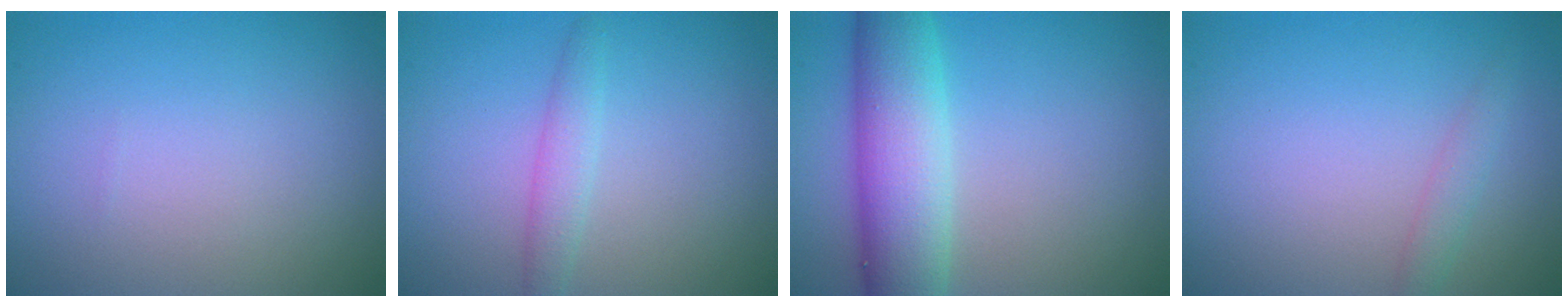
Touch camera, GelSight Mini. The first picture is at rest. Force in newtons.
{"total": 1.8, "press": 1.8, "slide": 0.1}
{"total": 7.3, "press": 7.3, "slide": 0.4}
{"total": 1.3, "press": 1.3, "slide": 0.0}